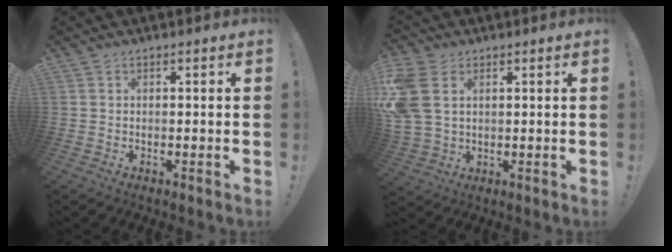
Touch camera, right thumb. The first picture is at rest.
{"total": 11.7, "force": [3.6, 8.1, 7.7], "torque": [-0.164, -0.009, 0.073]}